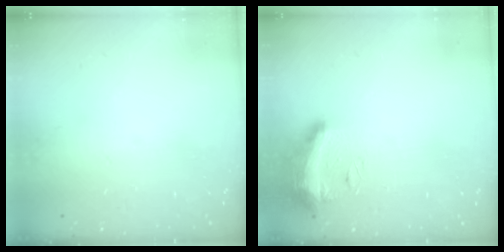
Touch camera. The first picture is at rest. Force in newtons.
{"total": 15.9, "press": 10.7, "slide": 11.8}